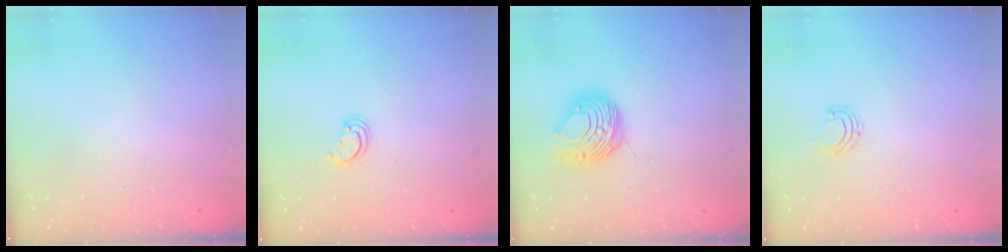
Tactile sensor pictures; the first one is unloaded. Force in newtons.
{"total": 3.4, "press": 3.3, "slide": 0.4}
{"total": 10.0, "press": 9.9, "slide": 1.2}
{"total": 6.5, "press": 6.5, "slide": 0.4}